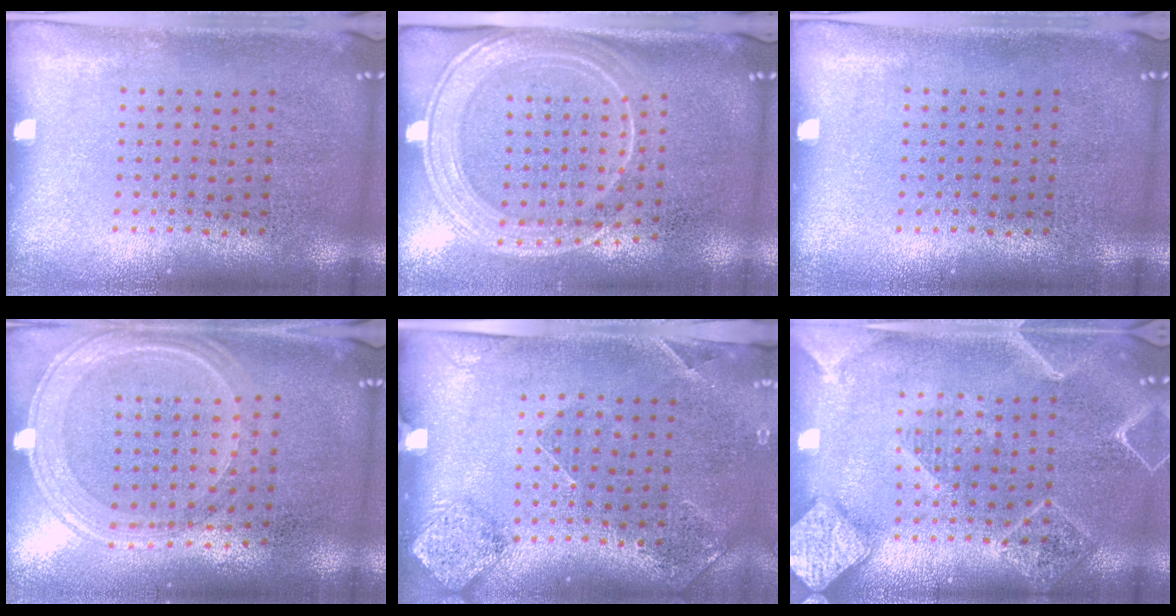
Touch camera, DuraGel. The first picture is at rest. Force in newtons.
{"total": 2.1, "press": 1.8, "slide": 1.1}
{"total": 0.0}
{"total": 1.3, "press": 1.3, "slide": 0.3}
{"total": 1.5, "press": 1.3, "slide": 0.7}
{"total": 2.2, "press": 2.2, "slide": 0.2}